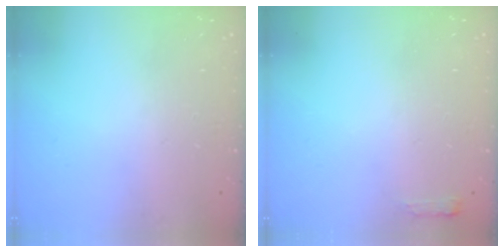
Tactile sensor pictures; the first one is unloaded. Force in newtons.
{"total": 2.7, "press": 2.6, "slide": 0.5}